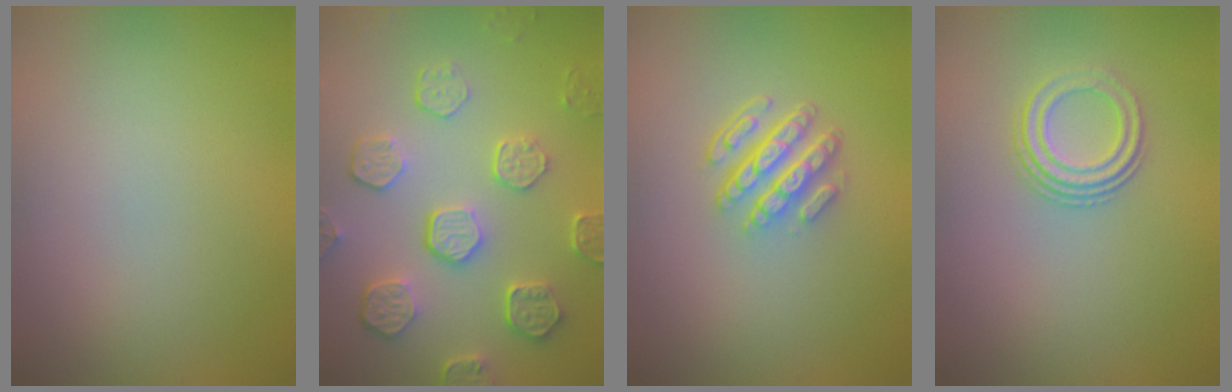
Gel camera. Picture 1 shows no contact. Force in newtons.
{"total": 5.6, "press": 4.2, "slide": 3.7}
{"total": 4.3, "press": 3.1, "slide": 3.0}
{"total": 2.8, "press": 2.1, "slide": 1.9}